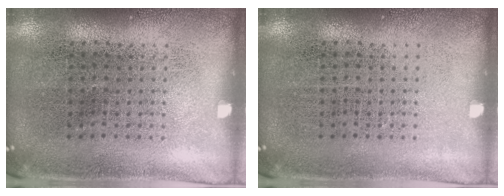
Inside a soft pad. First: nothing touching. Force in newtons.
{"total": 0.0}